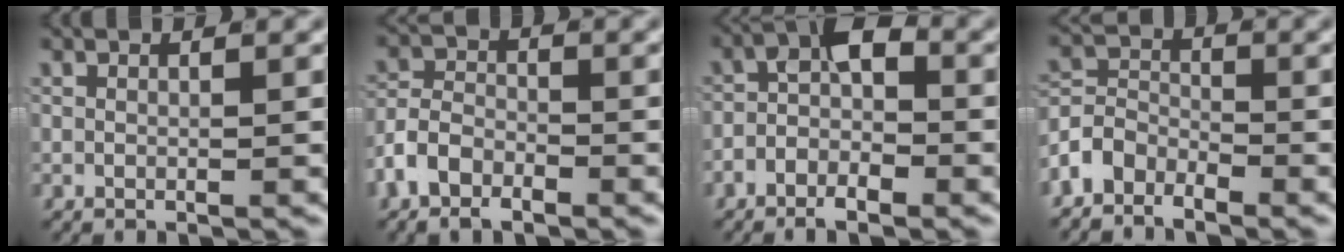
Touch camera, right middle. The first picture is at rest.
{"total": 4.2, "force": [-2.3, 2.9, 2.0], "torque": [-0.031, 0.001, -0.048]}
{"total": 5.0, "force": [-2.1, 2.6, 3.7], "torque": [-0.054, 0.000, -0.045]}
{"total": 5.2, "force": [-3.1, 3.8, 1.7], "torque": [-0.036, -0.020, -0.057]}